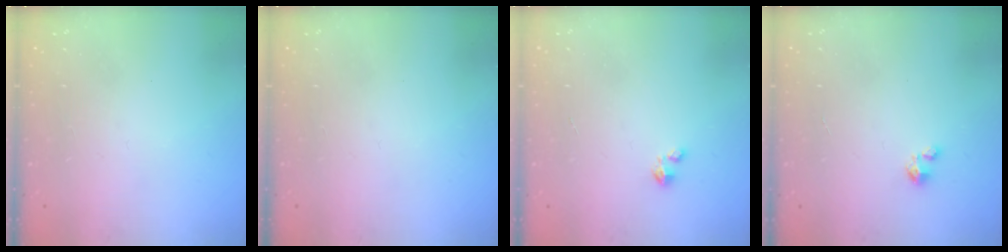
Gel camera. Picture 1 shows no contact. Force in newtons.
{"total": 0.0}
{"total": 1.4, "press": 1.4, "slide": 0.2}
{"total": 1.8, "press": 1.8, "slide": 0.1}